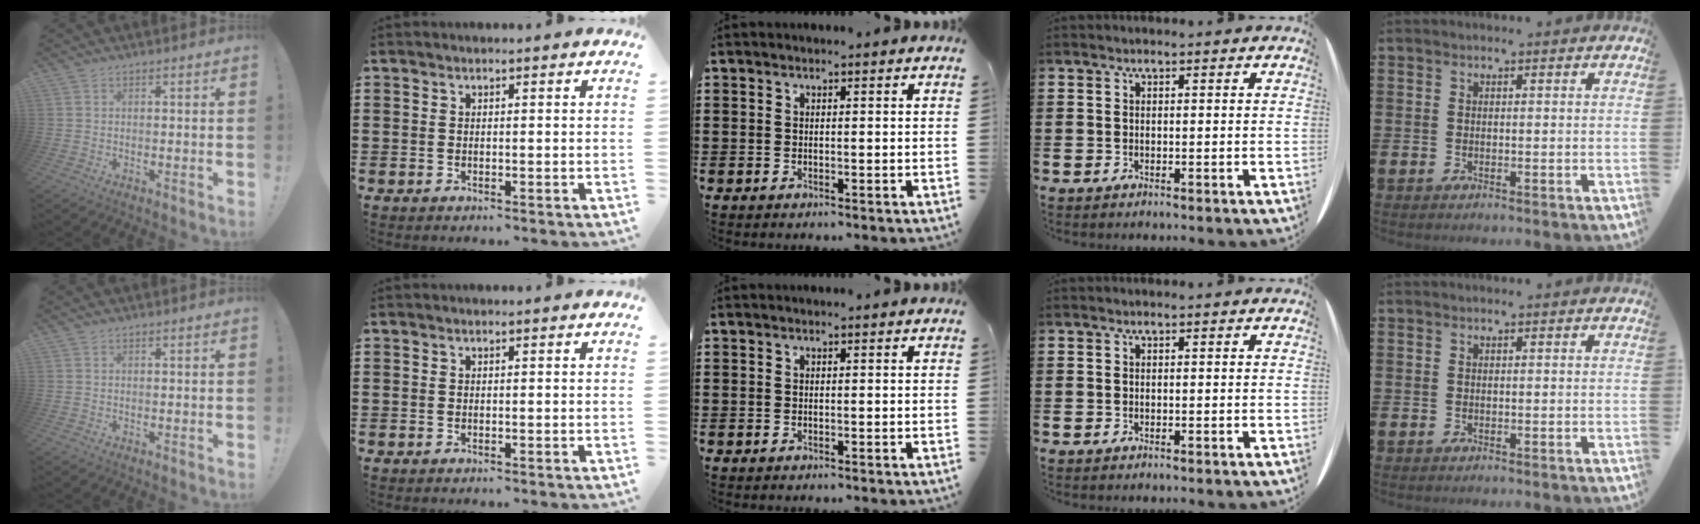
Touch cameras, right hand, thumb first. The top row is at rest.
{}